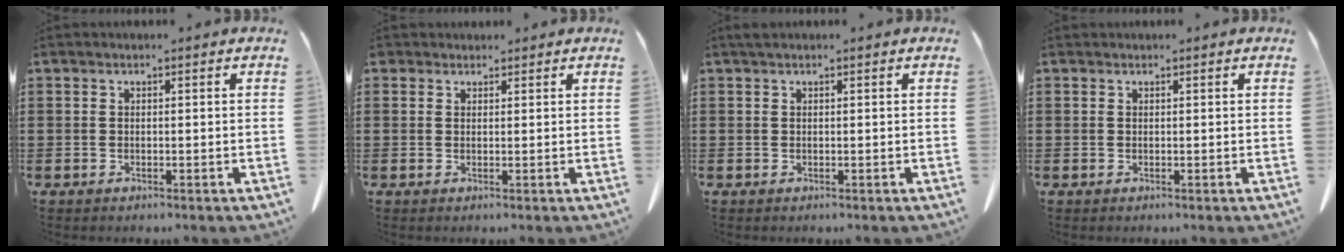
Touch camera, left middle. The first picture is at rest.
{"total": 1.3, "force": [1.0, 0.7, 0.1], "torque": [-0.007, 0.005, 0.020]}
{"total": 0.6, "force": [0.4, 0.1, 0.3], "torque": [-0.008, 0.002, 0.008]}
{"total": 0.0}